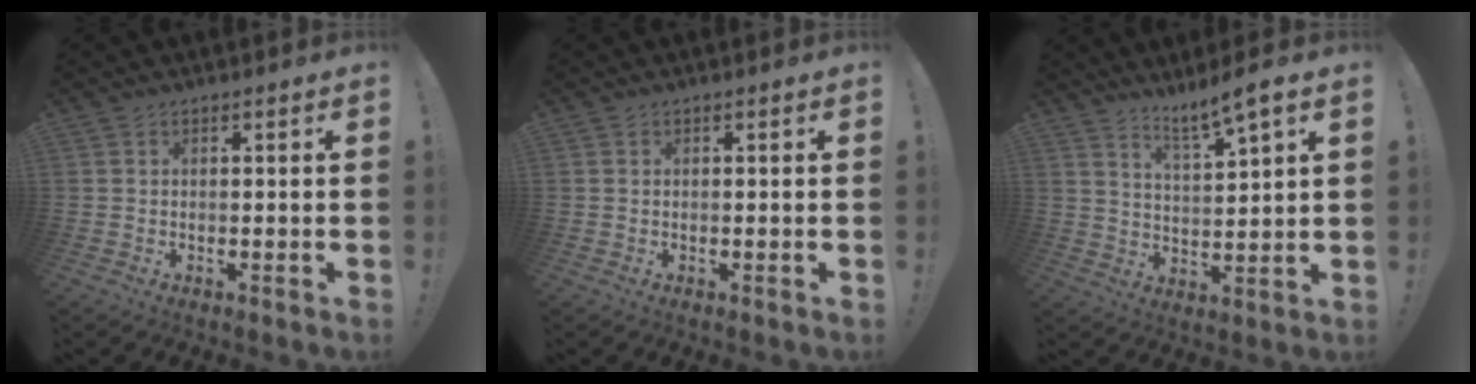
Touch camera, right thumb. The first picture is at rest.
{"total": 0.0}
{"total": 7.4, "force": [6.2, -0.2, 4.1], "torque": [-0.062, -0.044, 0.102]}